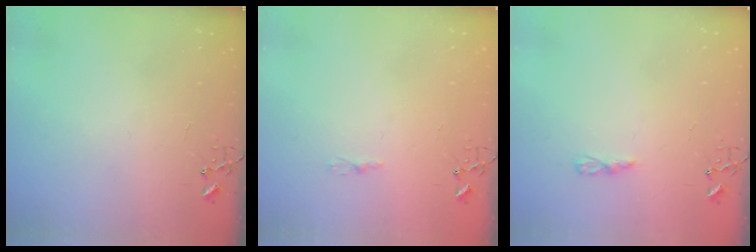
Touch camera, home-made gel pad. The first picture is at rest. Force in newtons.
{"total": 3.1, "press": 3.1, "slide": 0.3}
{"total": 3.5, "press": 3.5, "slide": 0.4}